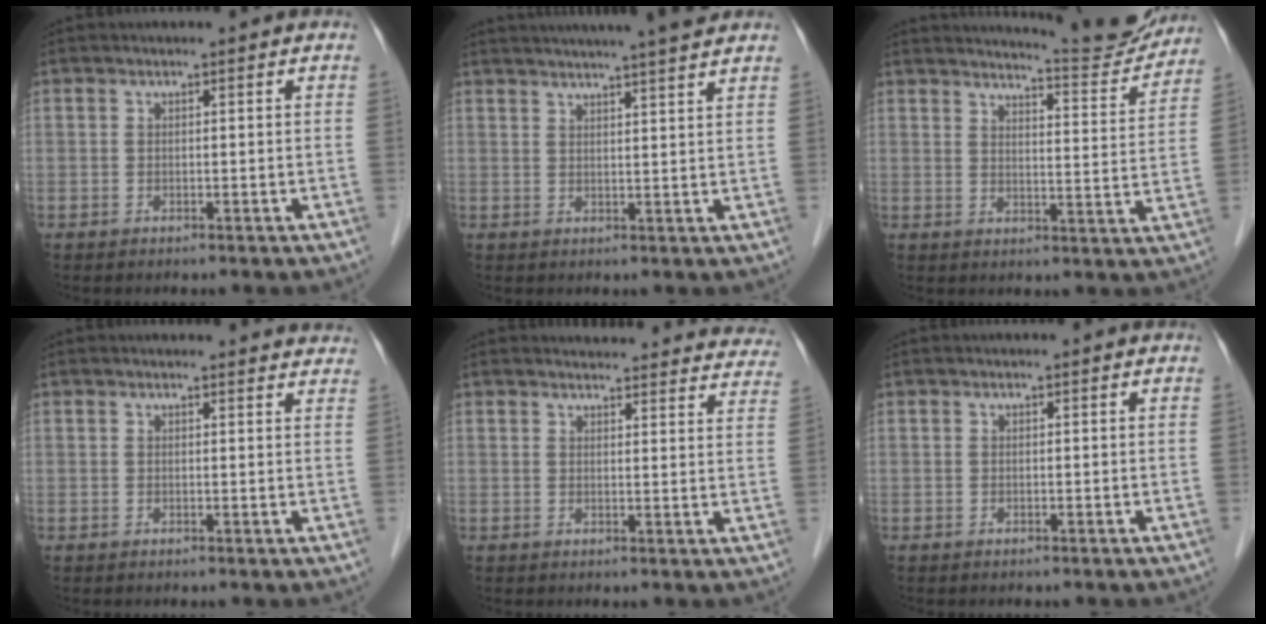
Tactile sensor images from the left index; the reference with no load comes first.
{"total": 13.1, "force": [11.7, -0.4, 5.9], "torque": [-0.096, 0.016, 0.148]}
{"total": 10.8, "force": [10.7, 0.1, 1.6], "torque": [-0.023, -0.028, 0.131]}
{"total": 8.0, "force": [7.8, 1.3, 1.4], "torque": [0.001, 0.003, 0.063]}
{"total": 19.6, "force": [18.9, 3.8, 3.3], "torque": [-0.022, -0.045, 0.198]}
{"total": 0.0}